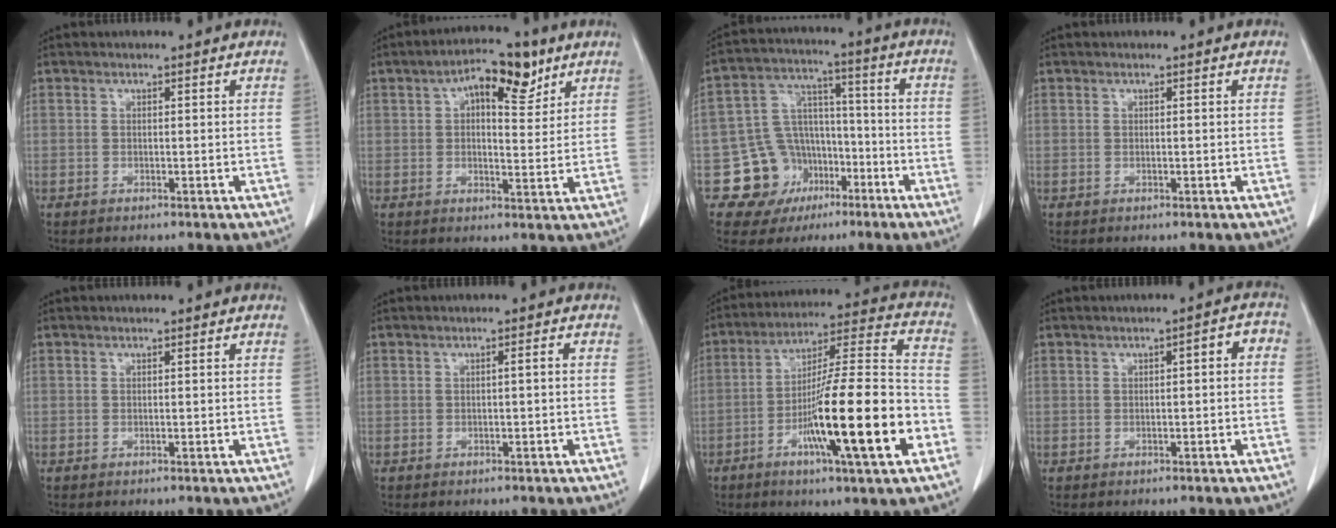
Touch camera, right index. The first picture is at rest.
{"total": 10.1, "force": [4.8, 4.3, 7.8], "torque": [-0.123, 0.022, 0.075]}
{"total": 13.1, "force": [-5.6, 11.4, 3.5], "torque": [-0.055, 0.060, -0.075]}
{"total": 0.0}
{"total": 0.0}
{"total": 1.3, "force": [-0.1, 0.3, 1.3], "torque": [-0.028, 0.006, 0.002]}
{"total": 21.4, "force": [-7.5, 1.6, 20.0], "torque": [-0.312, -0.008, -0.121]}
{"total": 3.7, "force": [0.1, 1.3, 3.5], "torque": [-0.047, 0.028, 0.000]}